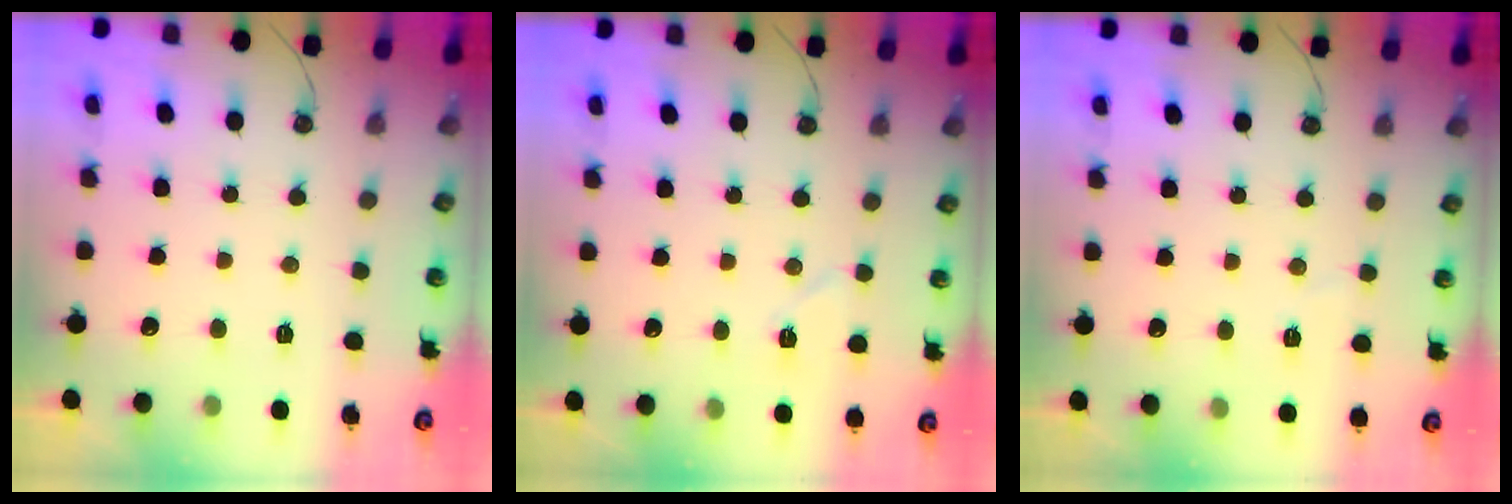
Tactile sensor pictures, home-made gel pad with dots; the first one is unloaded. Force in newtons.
{"total": 6.7, "press": 6.4, "slide": 1.8}
{"total": 2.3, "press": 1.7, "slide": 1.6}